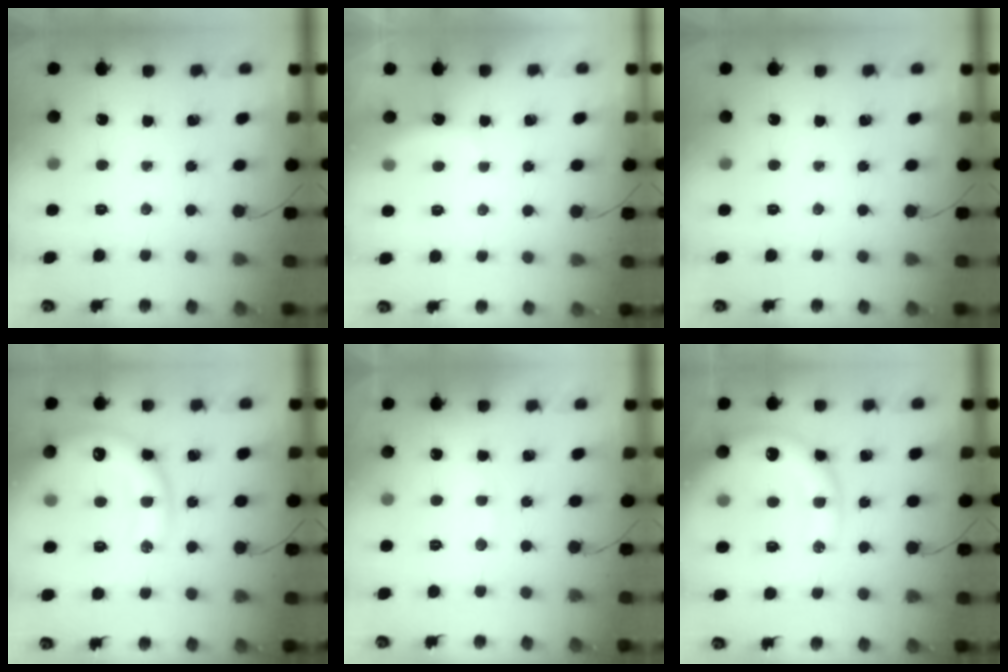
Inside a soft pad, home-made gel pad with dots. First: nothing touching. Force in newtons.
{"total": 3.5, "press": 3.4, "slide": 0.9}
{"total": 0.0}
{"total": 18.5, "press": 18.3, "slide": 2.7}
{"total": 7.5, "press": 7.4, "slide": 1.5}
{"total": 17.3, "press": 17.0, "slide": 3.3}